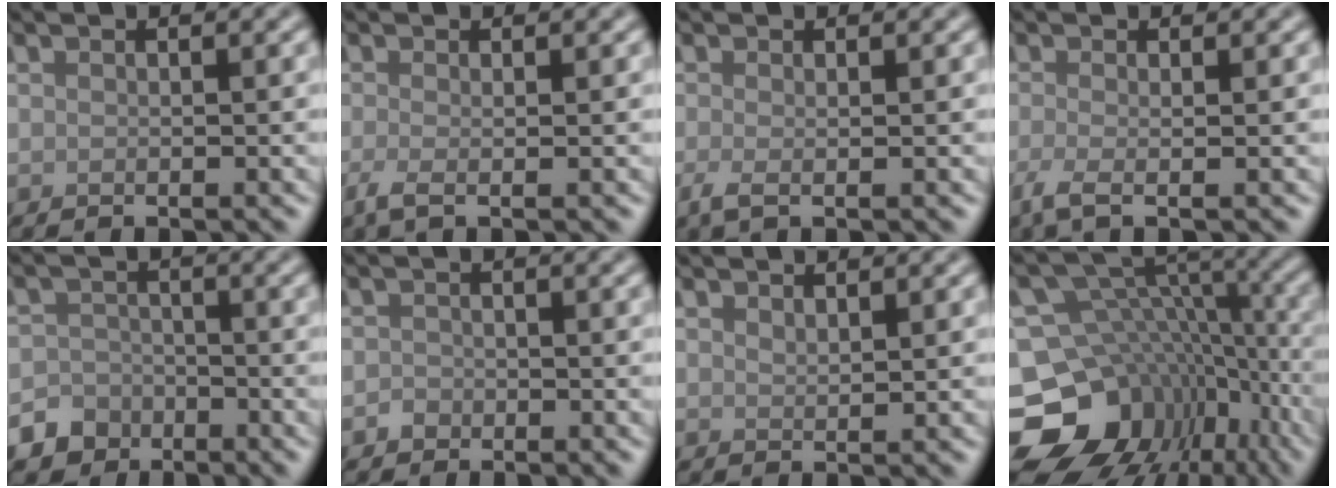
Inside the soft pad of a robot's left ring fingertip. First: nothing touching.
{"total": 1.7, "force": [-0.5, 0.4, 1.6], "torque": [-0.034, -0.007, -0.015]}
{"total": 1.4, "force": [-0.4, 0.3, 1.3], "torque": [-0.028, -0.007, -0.008]}
{"total": 2.2, "force": [-0.8, 0.6, 2.0], "torque": [-0.044, -0.008, -0.022]}
{"total": 4.9, "force": [-3.4, 3.5, 0.4], "torque": [0.016, -0.005, -0.062]}
{"total": 0.9, "force": [-0.5, 0.8, 0.0], "torque": [0.006, 0.000, -0.010]}
{"total": 0.8, "force": [0.7, 0.2, 0.3], "torque": [-0.007, -0.001, 0.015]}
{"total": 16.1, "force": [-7.9, 12.3, 6.7], "torque": [-0.147, 0.002, -0.097]}